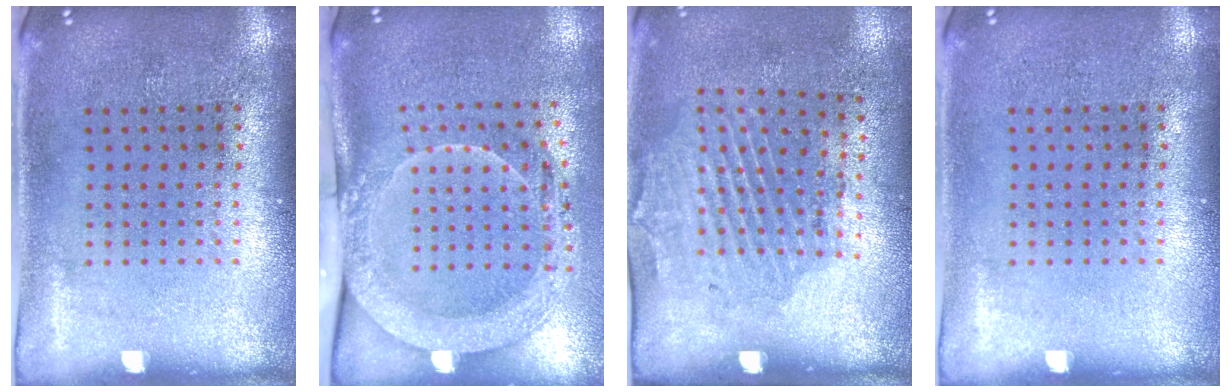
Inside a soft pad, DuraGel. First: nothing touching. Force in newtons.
{"total": 2.1, "press": 2.0, "slide": 0.5}
{"total": 1.9, "press": 1.2, "slide": 1.5}
{"total": 0.0}